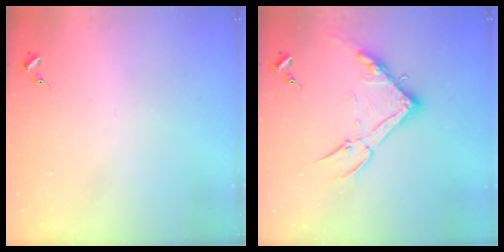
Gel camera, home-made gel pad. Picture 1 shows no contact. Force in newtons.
{"total": 15.2, "press": 15.2, "slide": 0.6}